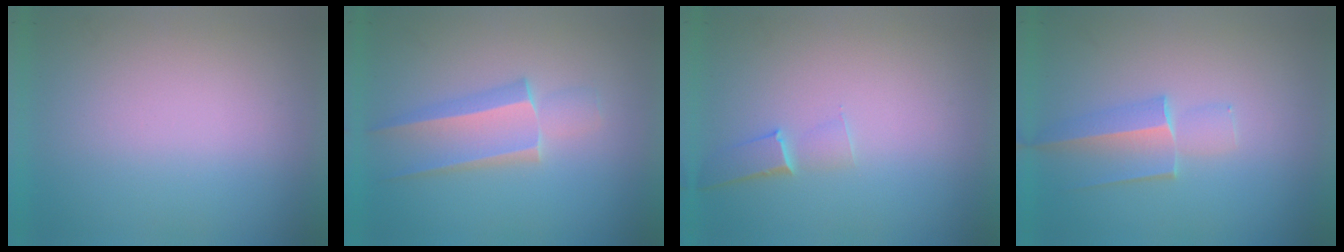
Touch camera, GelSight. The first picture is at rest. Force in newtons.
{"total": 2.2}
{"total": 1.1}
{"total": 1.8}